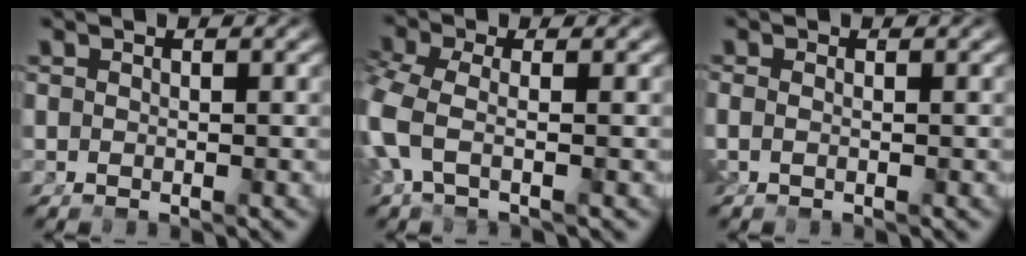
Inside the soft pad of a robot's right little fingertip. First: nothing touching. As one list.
[{"total": 4.2, "force": [-0.4, 2.4, 3.4], "torque": [-0.104, -0.020, 0.001]}, {"total": 1.4, "force": [-0.7, 0.1, 1.2], "torque": [-0.033, -0.016, 0.000]}]